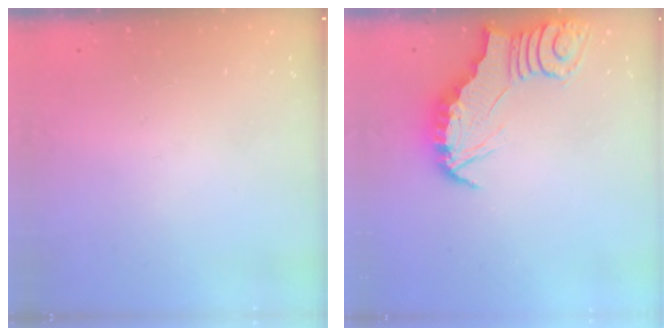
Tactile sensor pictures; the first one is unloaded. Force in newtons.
{"total": 2.8, "press": 2.8, "slide": 0.3}